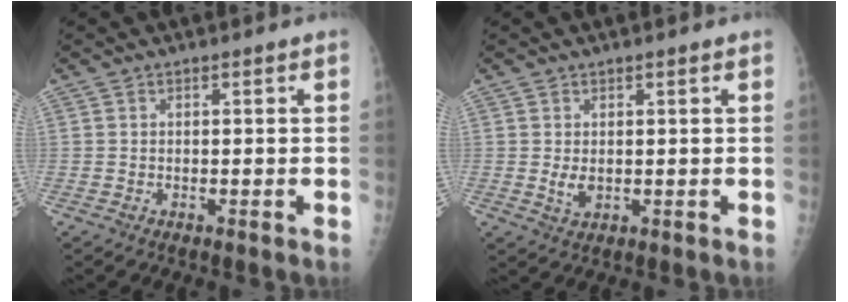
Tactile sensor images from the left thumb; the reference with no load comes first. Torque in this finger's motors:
{"motor_torque": [-0.18, 0.21, 0.16, -0.12, 0.00]}